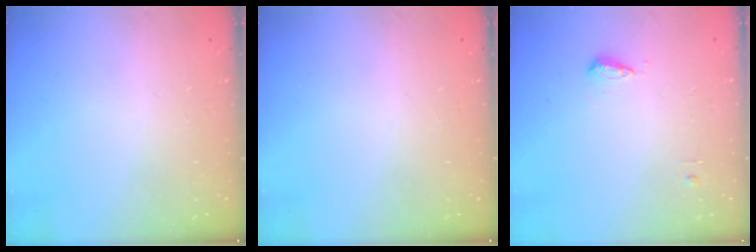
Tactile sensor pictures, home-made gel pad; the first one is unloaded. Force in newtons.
{"total": 0.0}
{"total": 5.8, "press": 5.7, "slide": 1.0}